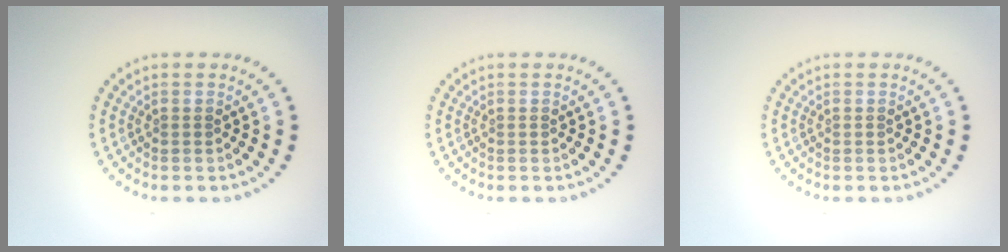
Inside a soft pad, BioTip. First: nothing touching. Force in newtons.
{"total": 0.0}
{"total": 0.0}